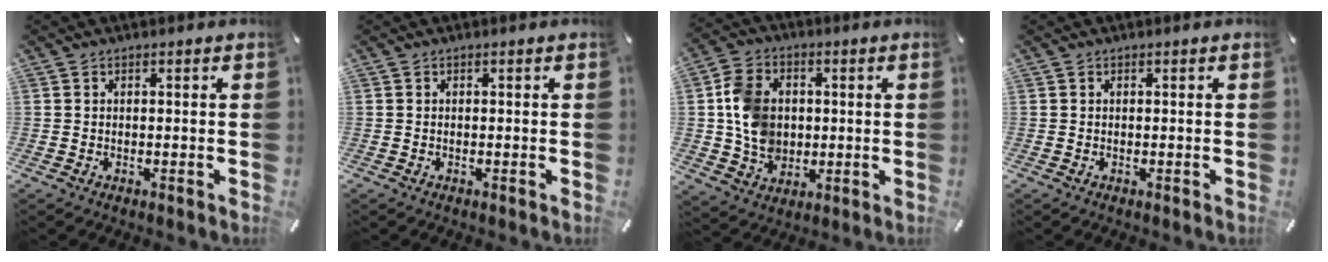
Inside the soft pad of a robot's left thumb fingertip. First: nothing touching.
{"total": 0.0}
{"total": 10.8, "force": [0.5, 9.3, 5.5], "torque": [-0.101, 0.011, 0.014]}
{"total": 0.0}